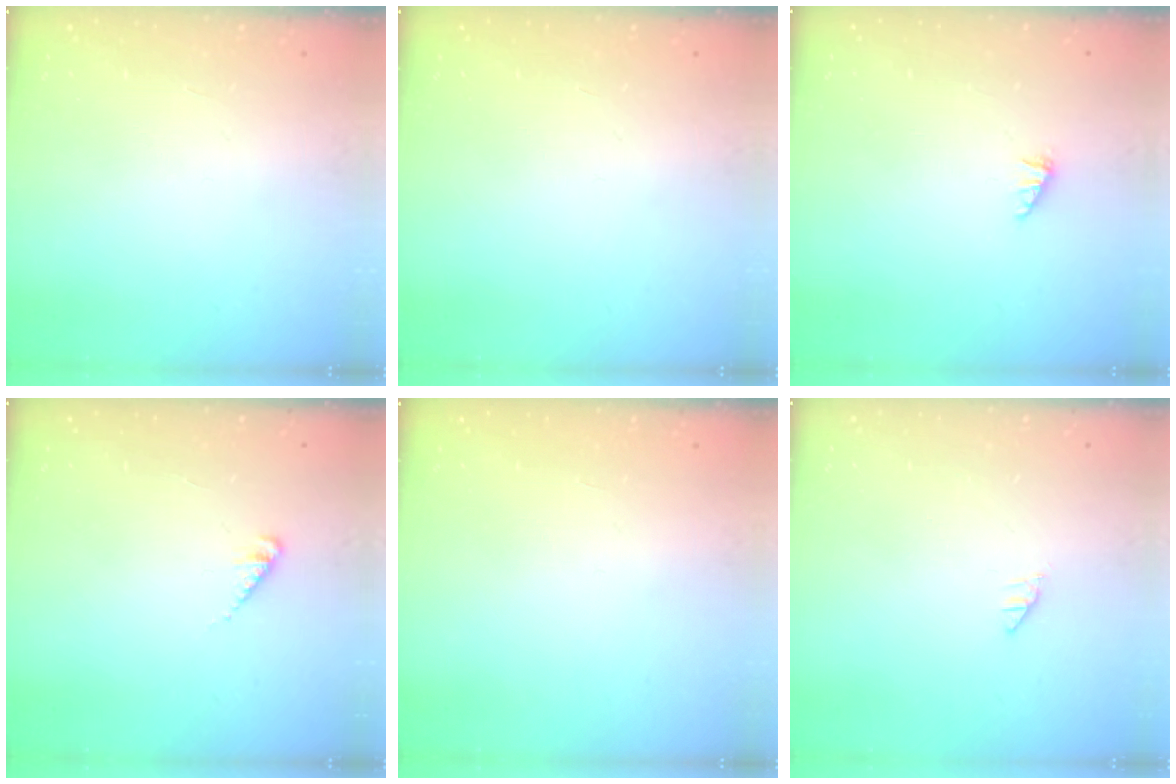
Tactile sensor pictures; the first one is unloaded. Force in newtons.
{"total": 0.0}
{"total": 0.7, "press": 0.6, "slide": 0.2}
{"total": 2.0, "press": 1.9, "slide": 0.3}
{"total": 0.0}
{"total": 0.0}